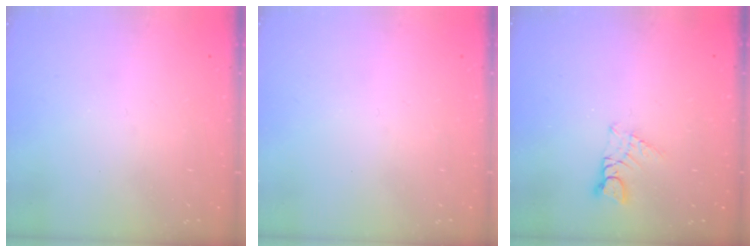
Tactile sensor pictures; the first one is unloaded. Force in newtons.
{"total": 0.0}
{"total": 1.1, "press": 1.1, "slide": 0.1}